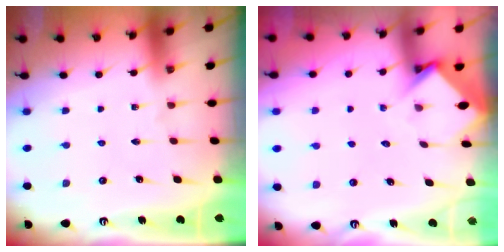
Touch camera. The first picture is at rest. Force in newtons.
{"total": 3.7, "press": 3.7, "slide": 0.2}